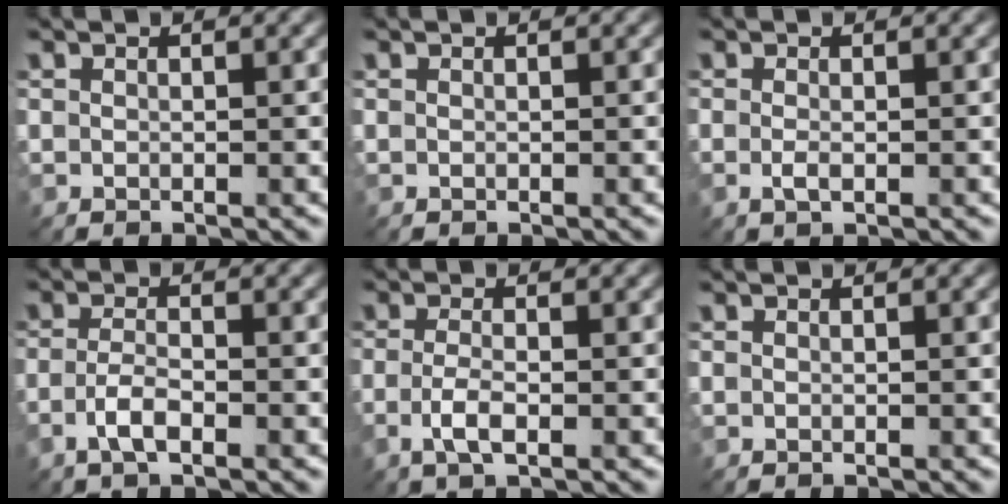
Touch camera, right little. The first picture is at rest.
{"total": 0.0}
{"total": 1.0, "force": [-0.2, 0.3, 1.0], "torque": [-0.022, -0.002, -0.005]}
{"total": 2.4, "force": [-1.2, 0.7, 1.9], "torque": [-0.042, 0.005, -0.029]}
{"total": 2.4, "force": [-0.8, 0.7, 2.1], "torque": [-0.048, 0.001, -0.021]}
{"total": 0.0}